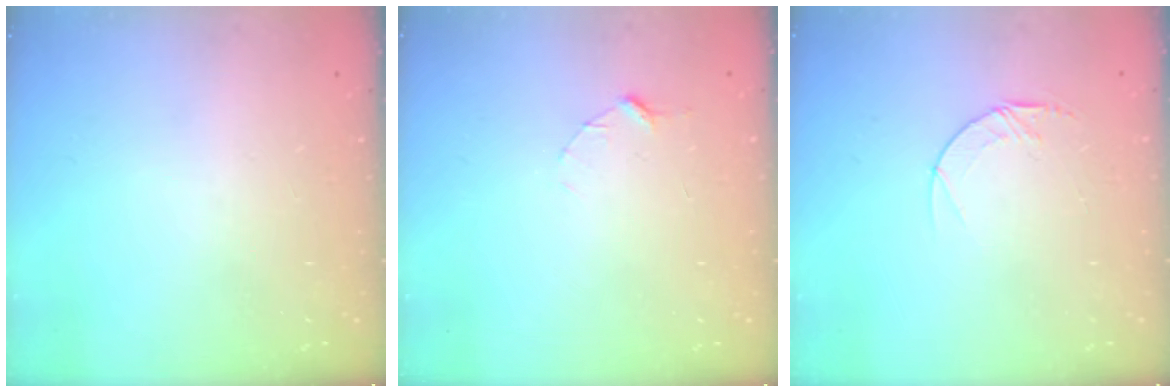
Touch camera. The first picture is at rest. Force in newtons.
{"total": 2.9, "press": 2.9, "slide": 0.3}
{"total": 4.6, "press": 4.6, "slide": 0.4}